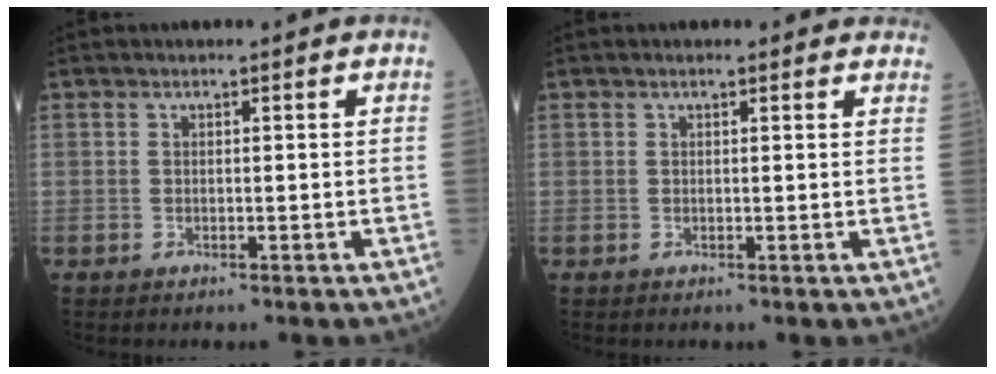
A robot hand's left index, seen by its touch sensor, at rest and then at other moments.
{"total": 6.4, "force": [5.8, 1.5, 2.3], "torque": [-0.018, 0.008, 0.051]}